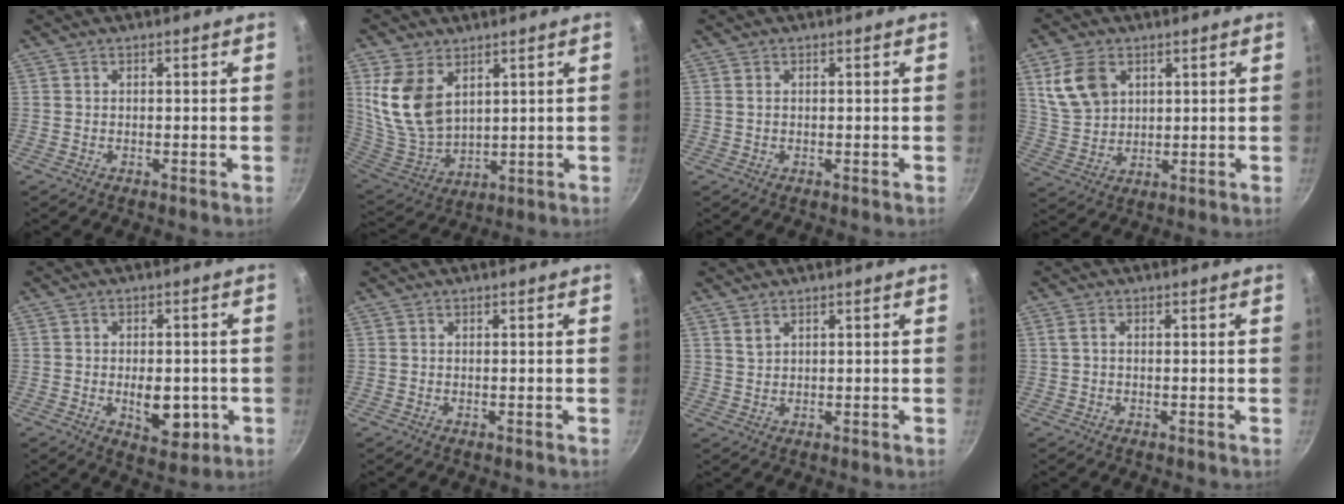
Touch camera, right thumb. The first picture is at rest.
{"total": 13.7, "force": [5.1, 8.7, 9.2], "torque": [-0.172, -0.036, 0.118]}
{"total": 0.7, "force": [0.1, 0.5, 0.4], "torque": [-0.007, 0.002, 0.002]}
{"total": 9.5, "force": [3.7, 6.6, 5.7], "torque": [-0.098, -0.011, 0.083]}
{"total": 8.5, "force": [-1.8, 5.1, 6.6], "torque": [-0.062, -0.005, -0.018]}
{"total": 0.0}
{"total": 1.6, "force": [1.2, 0.8, 0.8], "torque": [-0.016, -0.005, 0.026]}
{"total": 1.2, "force": [0.1, 0.6, 1.0], "torque": [-0.026, 0.006, 0.001]}